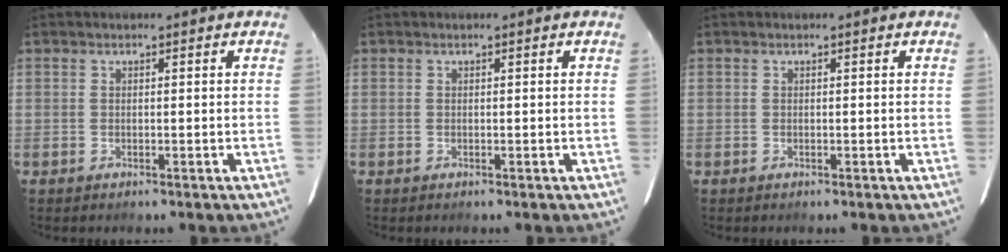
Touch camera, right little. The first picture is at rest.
{"total": 0.0}
{"total": 0.0}